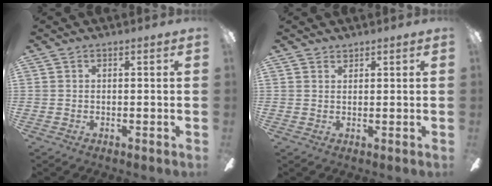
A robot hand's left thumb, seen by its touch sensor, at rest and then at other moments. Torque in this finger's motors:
{"motor_torque": [-0.25, -0.43, -0.06, -0.20, 0.00]}